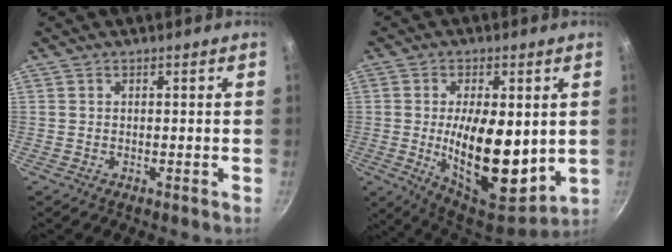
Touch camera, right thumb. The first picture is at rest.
{"total": 18.6, "force": [-0.2, 8.8, 16.4], "torque": [-0.240, -0.028, 0.007]}